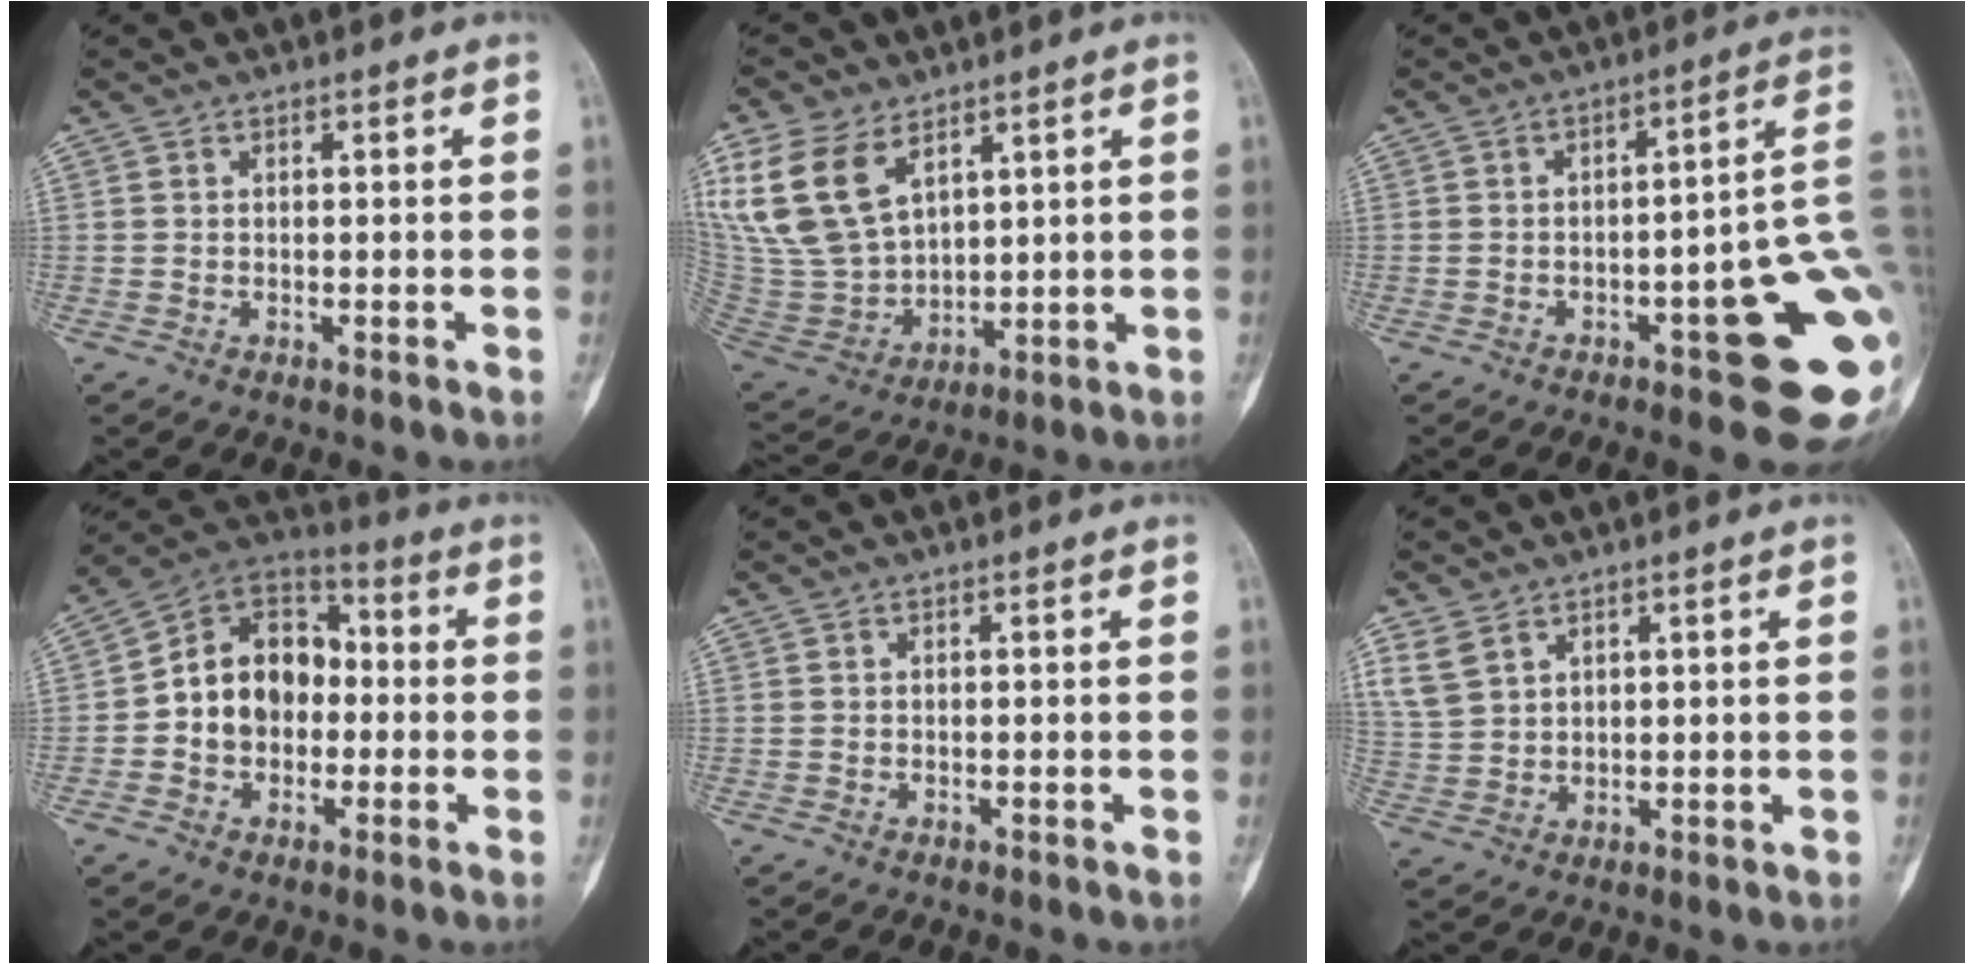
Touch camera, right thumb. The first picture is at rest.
{"total": 17.2, "force": [8.5, 10.3, 10.8], "torque": [-0.212, -0.030, 0.186]}
{"total": 17.5, "force": [-4.6, 4.9, 16.1], "torque": [-0.141, 0.033, -0.048]}
{"total": 14.0, "force": [-0.9, 10.9, 8.8], "torque": [-0.099, 0.039, -0.029]}
{"total": 0.0}
{"total": 5.4, "force": [3.4, 3.6, 2.3], "torque": [-0.040, -0.008, 0.081]}